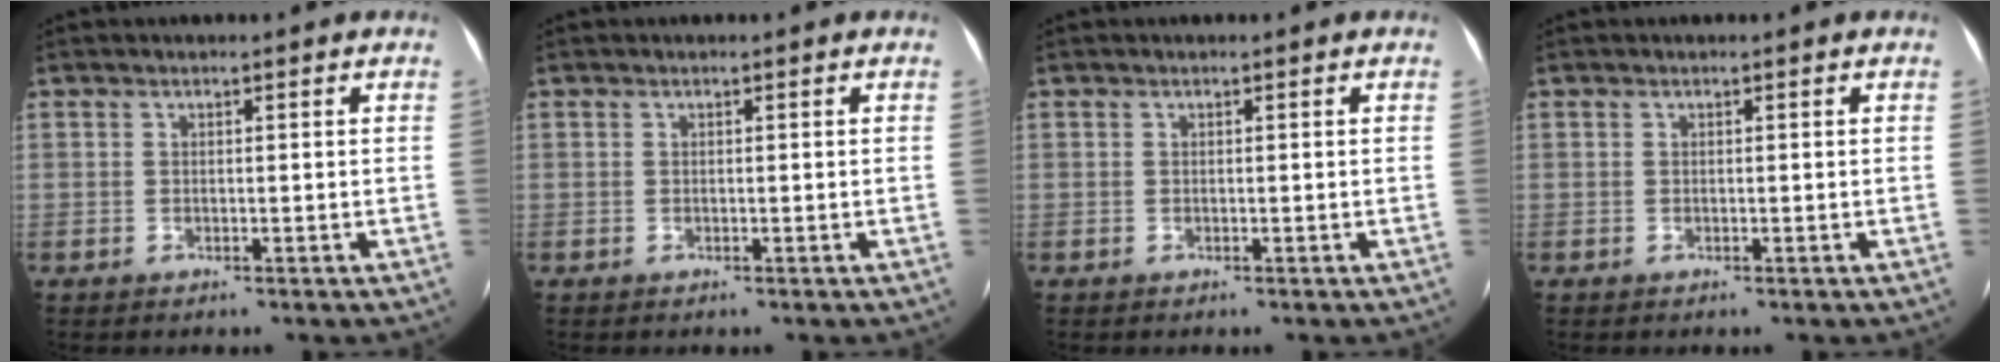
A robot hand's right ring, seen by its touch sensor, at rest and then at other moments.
{"total": 0.0}
{"total": 0.0}
{"total": 0.0}